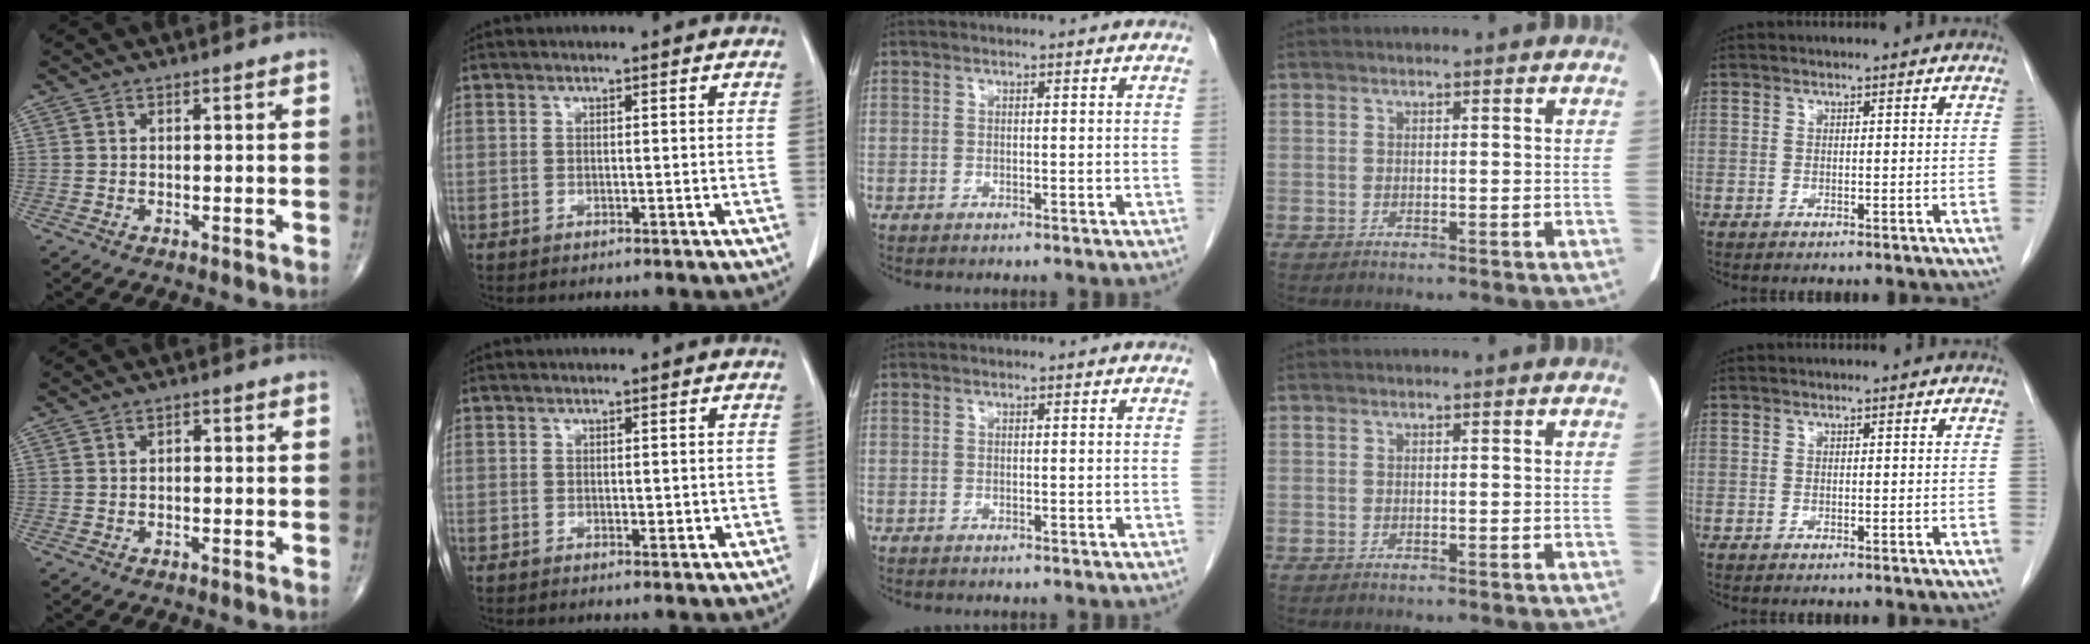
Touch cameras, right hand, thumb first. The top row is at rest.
{"thumb": {"total": 1.1, "force": [0.0, 0.7, 0.8], "torque": [-0.006, 0.005, -0.005]}, "index": {"total": 1.5, "force": [0.0, 0.8, 1.3], "torque": [-0.015, -0.004, 0.003]}}